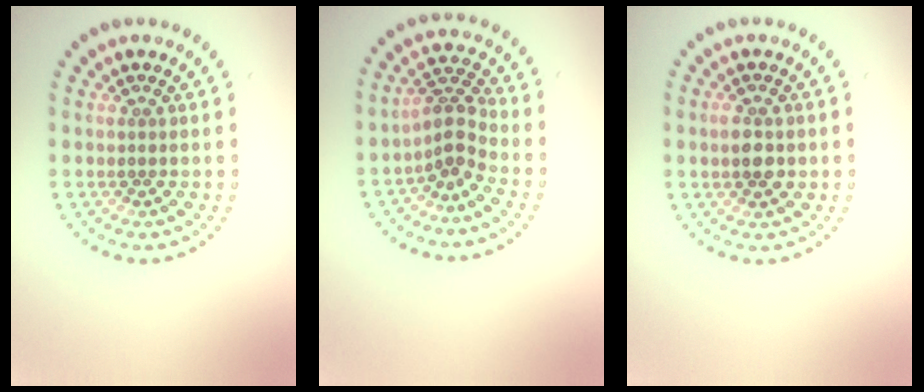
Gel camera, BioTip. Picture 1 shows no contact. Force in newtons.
{"total": 2.7, "press": 1.9, "slide": 1.9}
{"total": 2.6, "press": 2.6, "slide": 0.1}